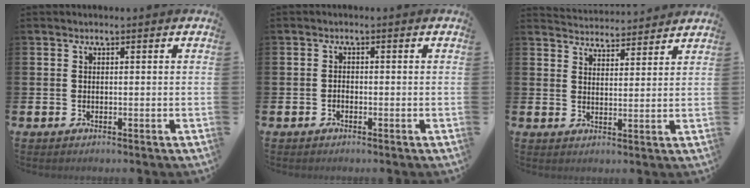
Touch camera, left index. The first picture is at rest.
{"total": 0.8, "force": [-0.6, 0.5, 0.2], "torque": [-0.003, -0.001, -0.014]}
{"total": 4.1, "force": [4.0, 0.3, -0.5], "torque": [0.002, -0.032, 0.071]}